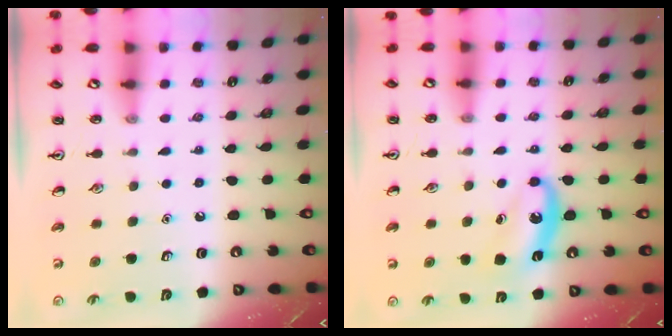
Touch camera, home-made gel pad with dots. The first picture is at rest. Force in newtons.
{"total": 7.7, "press": 7.5, "slide": 1.9}